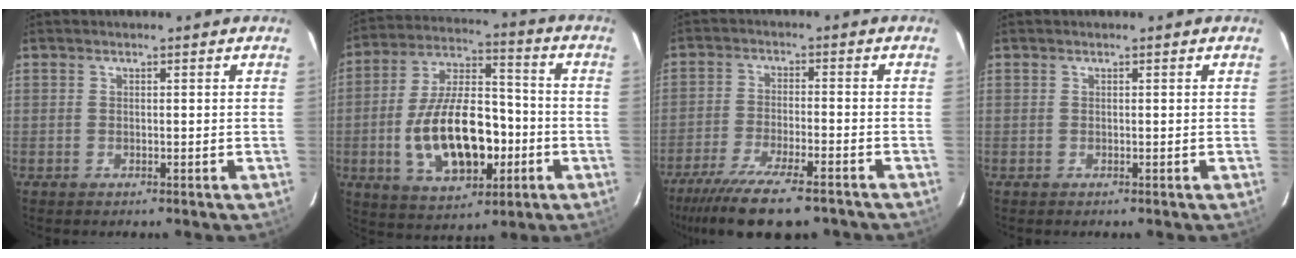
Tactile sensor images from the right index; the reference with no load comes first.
{"total": 18.2, "force": [-4.4, 9.5, 15.0], "torque": [-0.296, 0.009, -0.059]}
{"total": 14.9, "force": [-11.7, 3.3, 8.6], "torque": [-0.185, -0.041, -0.193]}
{"total": 0.0}